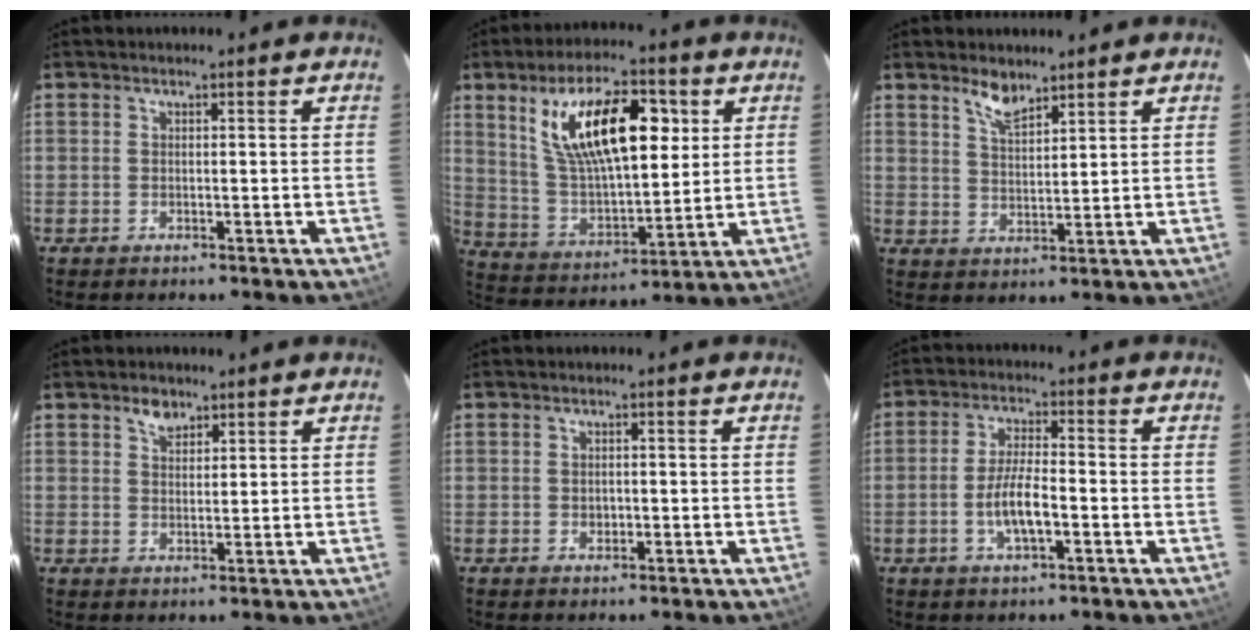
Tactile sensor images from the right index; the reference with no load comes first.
{"total": 18.7, "force": [6.9, 7.8, 15.5], "torque": [-0.272, 0.015, 0.133]}
{"total": 5.9, "force": [4.6, 3.2, 1.9], "torque": [-0.022, -0.002, 0.084]}
{"total": 3.1, "force": [2.2, 1.8, 1.3], "torque": [-0.018, 0.007, 0.039]}
{"total": 1.2, "force": [-0.2, 1.0, 0.7], "torque": [-0.011, 0.003, -0.003]}
{"total": 6.7, "force": [-2.3, 1.7, 6.1], "torque": [-0.120, 0.001, -0.042]}